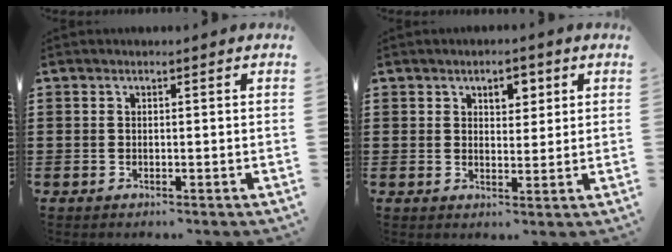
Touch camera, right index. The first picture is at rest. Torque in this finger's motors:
{"motor_torque": [0.03, -0.03, 0.27, 0.01]}